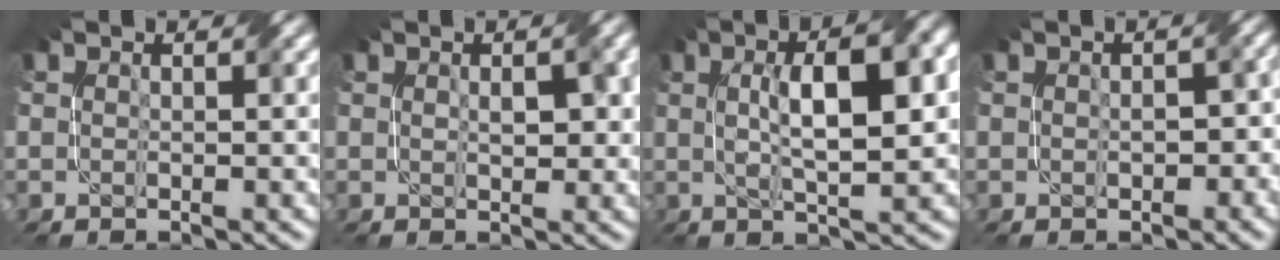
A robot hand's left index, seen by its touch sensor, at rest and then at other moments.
{"total": 2.4, "force": [0.6, 1.2, 2.0], "torque": [-0.029, 0.005, 0.017]}
{"total": 9.0, "force": [2.0, 2.5, 8.4], "torque": [-0.118, 0.017, 0.035]}
{"total": 3.0, "force": [-0.3, 2.2, 1.9], "torque": [0.000, 0.009, 0.014]}